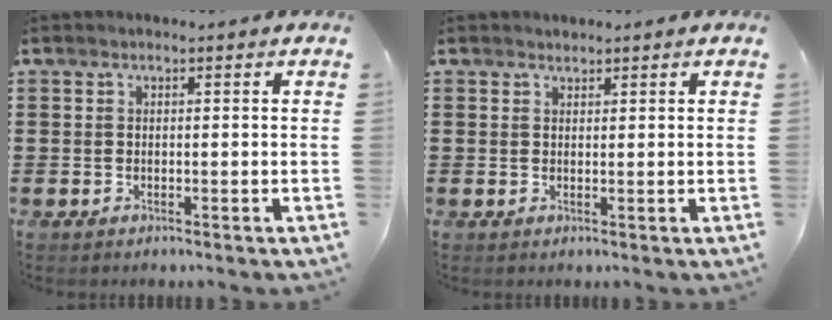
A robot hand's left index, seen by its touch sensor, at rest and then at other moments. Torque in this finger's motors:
{"motor_torque": [0.25, -0.36, -0.08, 0.00]}